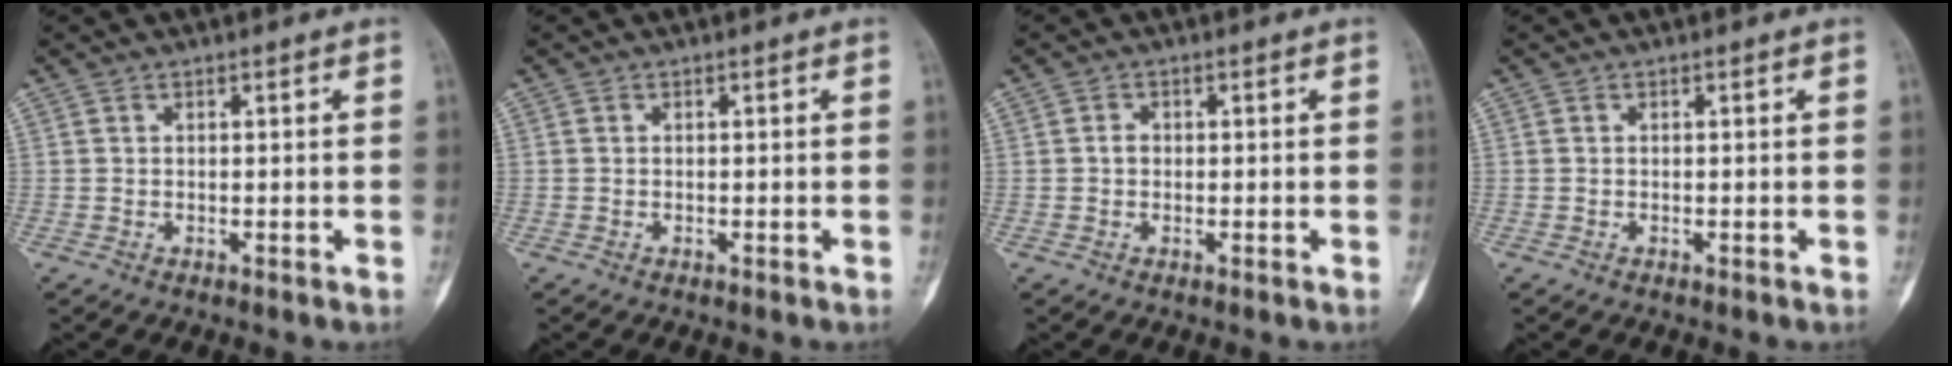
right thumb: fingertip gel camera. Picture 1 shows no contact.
{"total": 0.0}
{"total": 1.5, "force": [0.0, 1.3, 0.7], "torque": [-0.003, 0.005, -0.004]}
{"total": 0.0}